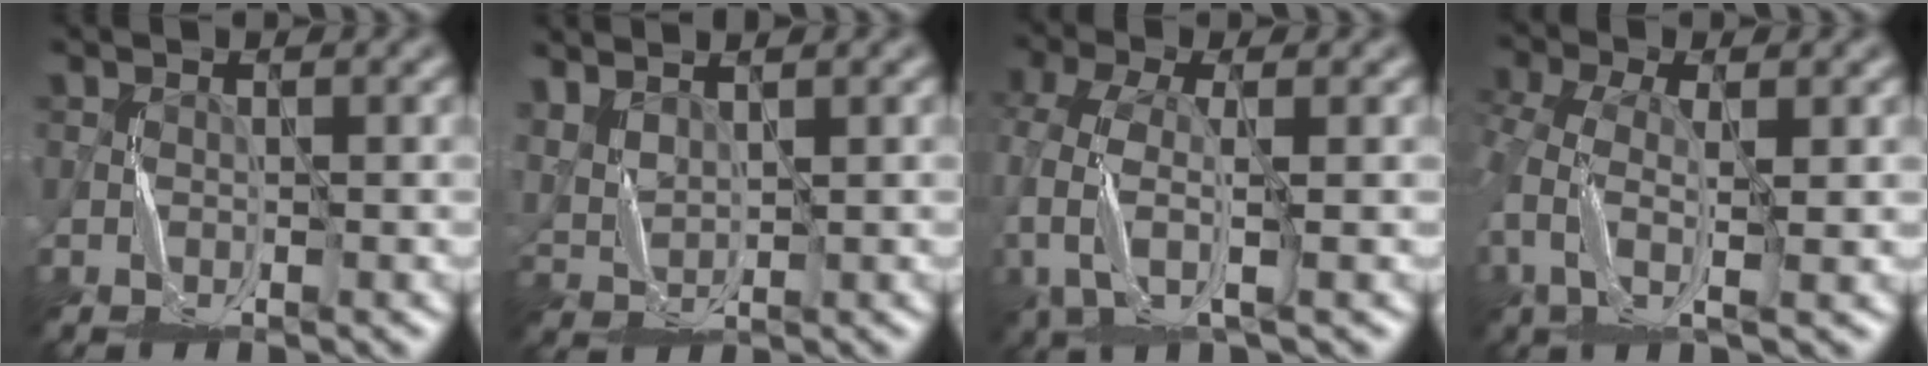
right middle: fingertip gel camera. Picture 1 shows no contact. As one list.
[{"total": 4.0, "force": [2.7, 1.6, 2.5], "torque": [-0.072, 0.010, 0.056]}, {"total": 5.3, "force": [-1.8, 2.4, 4.4], "torque": [-0.118, -0.010, -0.041]}, {"total": 4.8, "force": [-1.0, 2.3, 4.1], "torque": [-0.106, -0.001, -0.025]}]